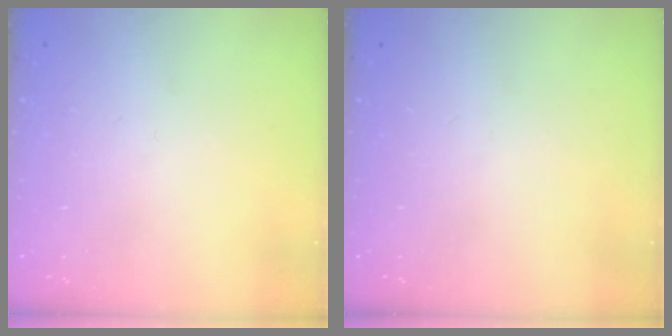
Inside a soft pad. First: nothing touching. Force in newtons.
{"total": 0.0}